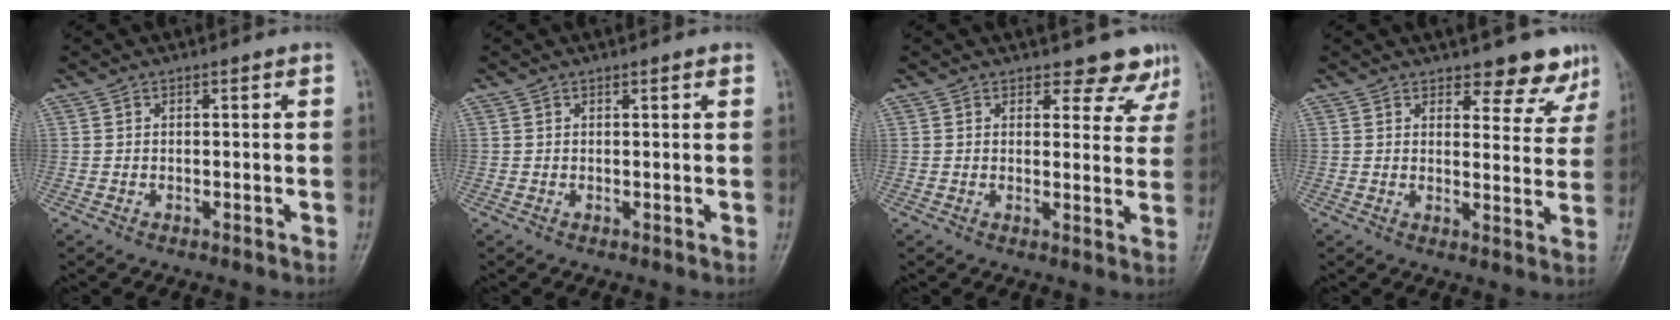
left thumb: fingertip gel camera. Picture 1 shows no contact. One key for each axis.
{"total": 0.8, "fx": 0.6, "fy": 0.1, "fz": 0.6, "tx": -0.007, "ty": 0.000, "tz": 0.006}
{"total": 6.4, "fx": 5.6, "fy": 2.9, "fz": 1.1, "tx": 0.023, "ty": -0.036, "tz": 0.052}
{"total": 7.3, "fx": 6.2, "fy": 3.1, "fz": 2.4, "tx": 0.007, "ty": -0.043, "tz": 0.069}